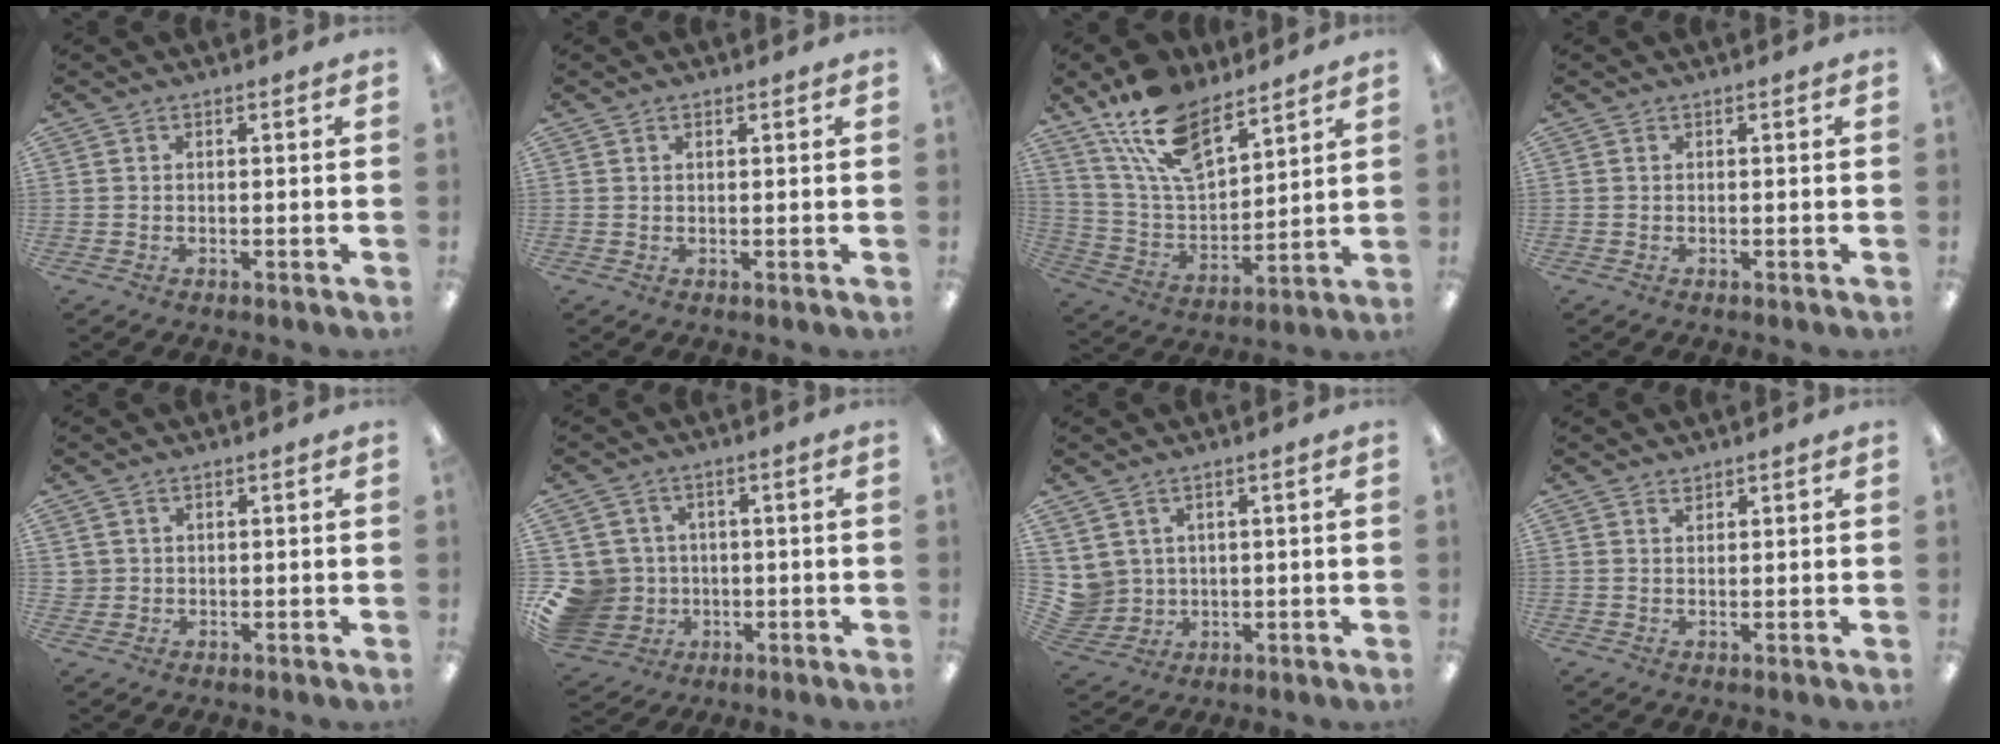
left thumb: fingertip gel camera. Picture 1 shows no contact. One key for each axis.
{"total": 1.1, "fx": 0.6, "fy": 0.5, "fz": 0.7, "tx": -0.008, "ty": -0.002, "tz": 0.010}
{"total": 18.8, "fx": 13.1, "fy": 8.2, "fz": 10.8, "tx": -0.232, "ty": -0.068, "tz": 0.234}
{"total": 0.0}
{"total": 2.1, "fx": 0.7, "fy": 2.0, "fz": 0.3, "tx": -0.010, "ty": 0.003, "tz": 0.011}
{"total": 10.3, "fx": -1.4, "fy": 9.7, "fz": 3.0, "tx": -0.099, "ty": 0.020, "tz": -0.014}
{"total": 5.2, "fx": 2.4, "fy": 4.6, "fz": 0.4, "tx": -0.036, "ty": -0.009, "tz": 0.050}
{"total": 1.0, "fx": 1.0, "fy": 0.3, "fz": 0.1, "tx": 0.005, "ty": -0.005, "tz": 0.018}